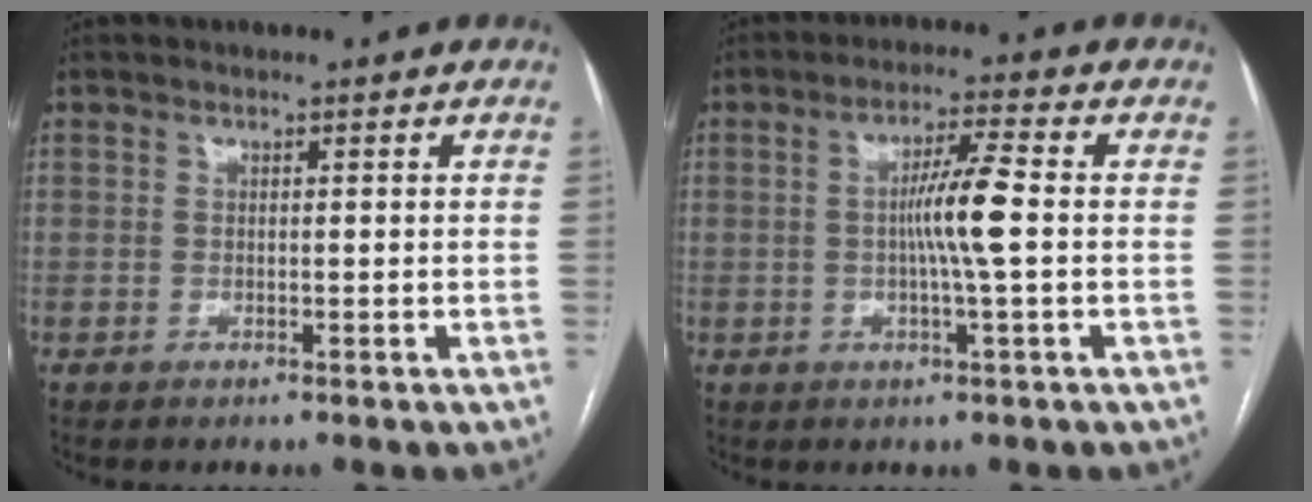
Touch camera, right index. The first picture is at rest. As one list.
[{"total": 6.6, "force": [-0.3, -0.5, 6.6], "torque": [-0.120, 0.005, -0.007]}]